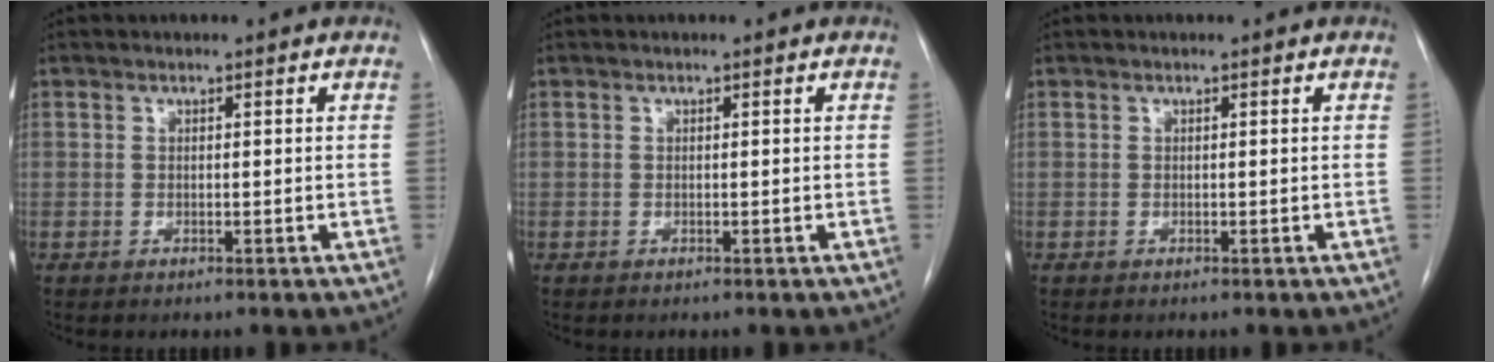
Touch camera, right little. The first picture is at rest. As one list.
[{"total": 0.0}, {"total": 0.0}]